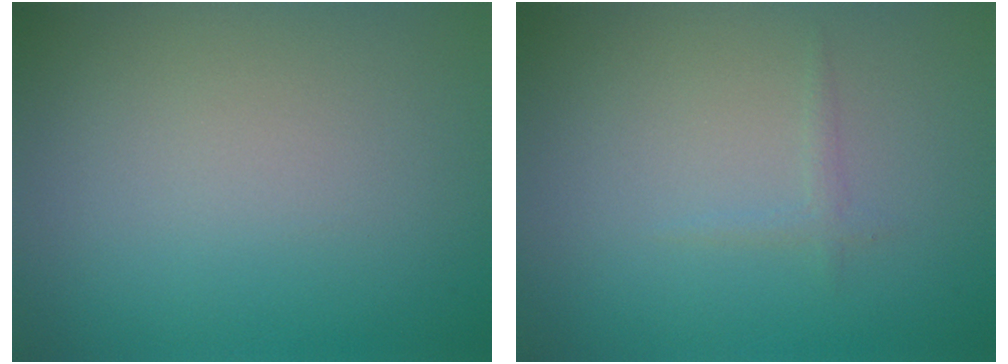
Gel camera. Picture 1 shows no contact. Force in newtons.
{"total": 0.7, "press": 0.7, "slide": 0.1}